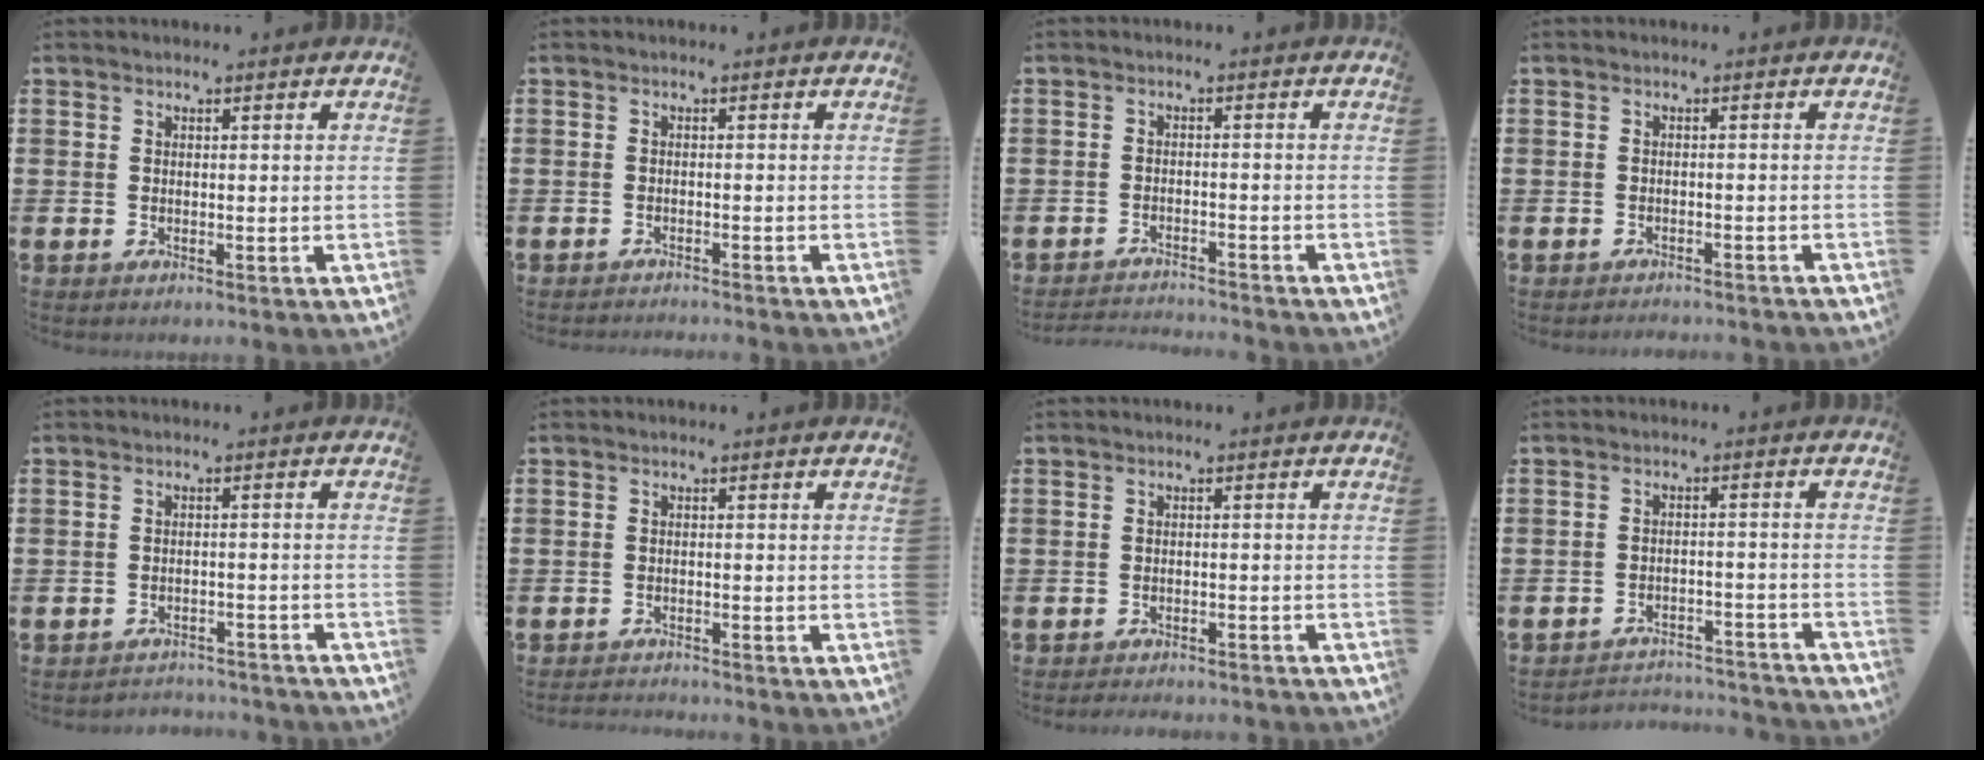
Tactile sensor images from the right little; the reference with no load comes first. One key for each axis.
{"total": 0.9, "fx": -0.9, "fy": -0.2, "fz": -0.1, "tx": 0.000, "ty": 0.001, "tz": -0.018}
{"total": 2.0, "fx": -2.0, "fy": -0.1, "fz": -0.1, "tx": -0.003, "ty": 0.003, "tz": -0.045}
{"total": 1.1, "fx": -1.1, "fy": -0.1, "fz": -0.1, "tx": 0.000, "ty": 0.002, "tz": -0.022}
{"total": 2.0, "fx": -2.0, "fy": 0.1, "fz": -0.2, "tx": -0.004, "ty": 0.004, "tz": -0.045}
{"total": 1.2, "fx": -1.2, "fy": -0.1, "fz": -0.1, "tx": -0.002, "ty": 0.001, "tz": -0.025}
{"total": 1.4, "fx": -1.4, "fy": 0.0, "fz": 0.1, "tx": -0.006, "ty": 0.002, "tz": -0.029}
{"total": 3.3, "fx": -3.2, "fy": 0.2, "fz": 0.0, "tx": -0.006, "ty": 0.005, "tz": -0.071}